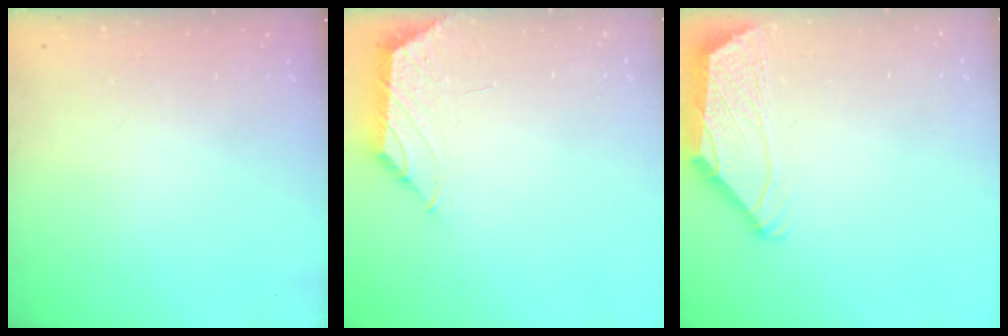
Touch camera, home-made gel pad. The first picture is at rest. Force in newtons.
{"total": 0.8, "press": 0.6, "slide": 0.5}
{"total": 1.8, "press": 1.6, "slide": 0.7}